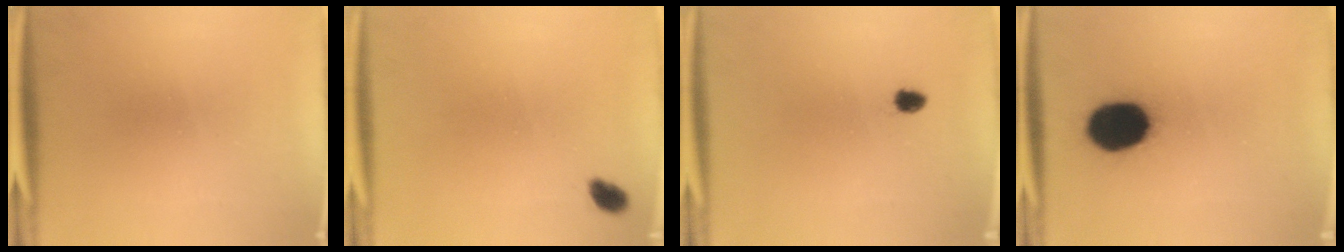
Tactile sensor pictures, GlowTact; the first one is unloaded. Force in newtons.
{"total": 1.8}
{"total": 1.4}
{"total": 16.2}